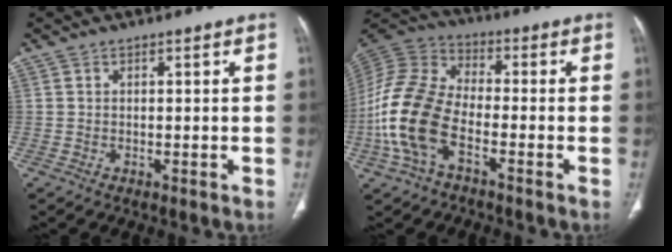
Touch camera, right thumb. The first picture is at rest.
{"total": 15.6, "force": [-5.1, 8.4, 12.1], "torque": [-0.272, 0.031, -0.105]}